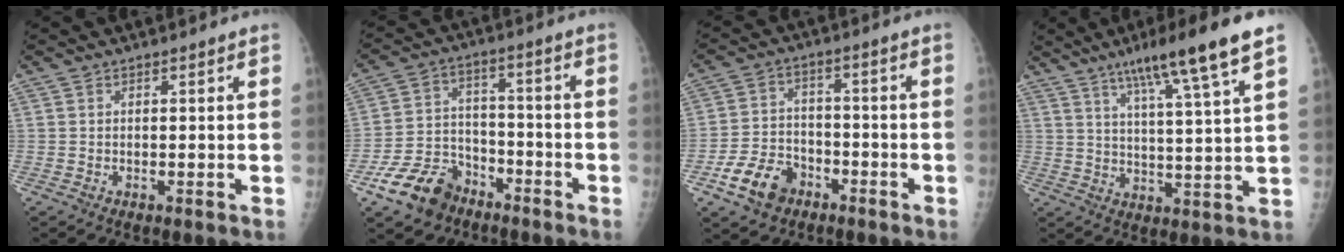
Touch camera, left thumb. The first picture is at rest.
{"total": 11.3, "force": [-7.4, 7.4, 4.1], "torque": [-0.058, 0.051, -0.133]}
{"total": 9.1, "force": [-5.0, 6.4, 4.1], "torque": [-0.060, 0.028, -0.088]}
{"total": 14.0, "force": [8.5, 0.5, 11.2], "torque": [-0.182, -0.028, 0.133]}